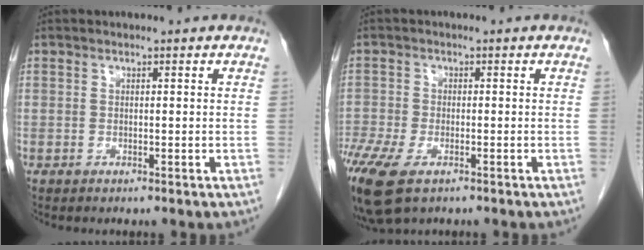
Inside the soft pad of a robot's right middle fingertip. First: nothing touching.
{"total": 12.1, "force": [-7.4, 5.1, 8.0], "torque": [-0.199, -0.025, -0.125]}